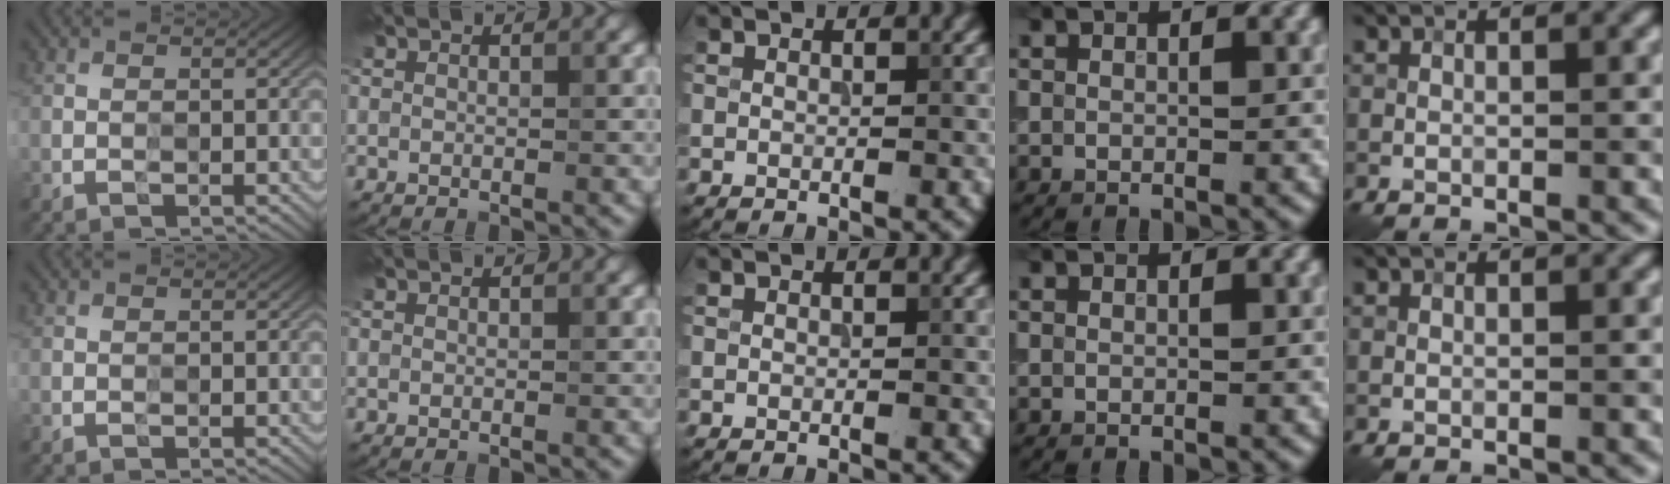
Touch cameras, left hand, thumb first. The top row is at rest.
{}